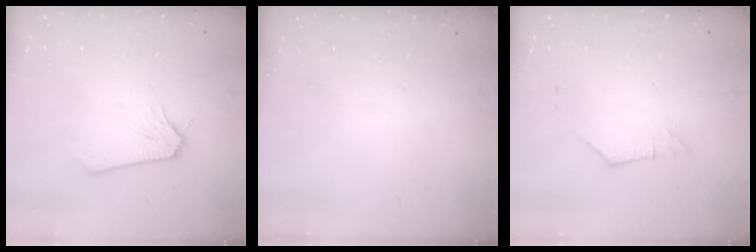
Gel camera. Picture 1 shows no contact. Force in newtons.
{"total": 0.0}
{"total": 2.0, "press": 2.0, "slide": 0.1}